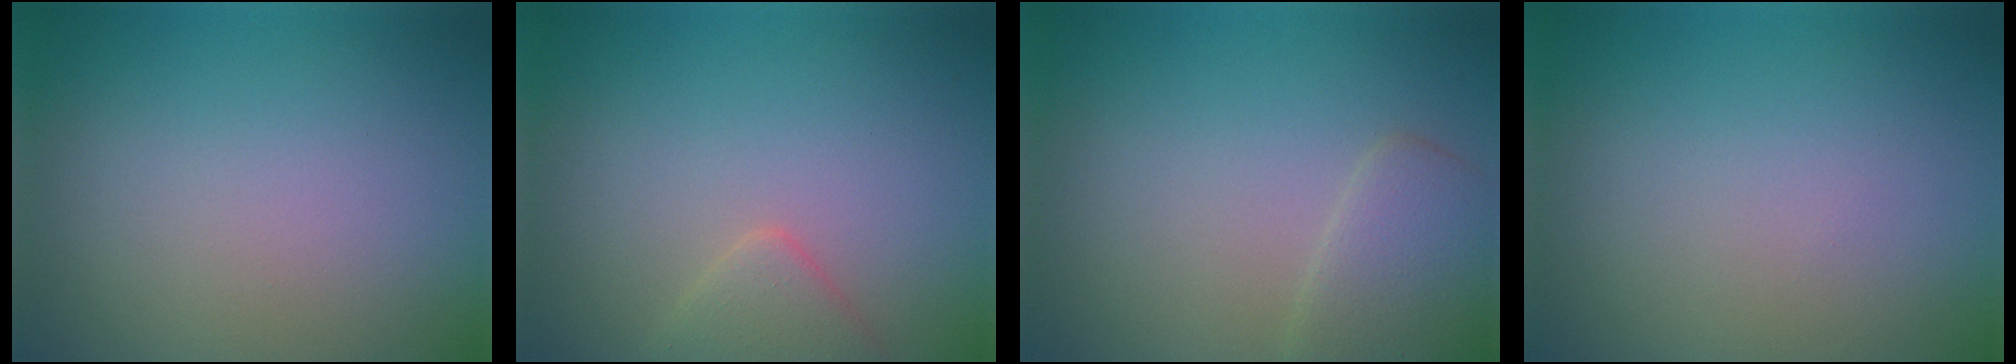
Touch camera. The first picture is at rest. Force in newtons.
{"total": 2.2, "press": 2.2, "slide": 0.2}
{"total": 2.9, "press": 2.9, "slide": 0.2}
{"total": 0.0}